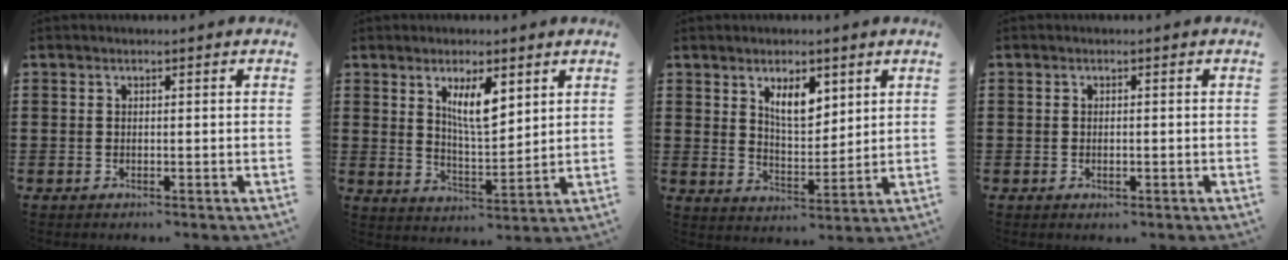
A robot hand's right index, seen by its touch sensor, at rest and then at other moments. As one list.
[{"total": 6.6, "force": [3.2, 2.0, 5.4], "torque": [-0.106, -0.002, 0.054]}, {"total": 5.9, "force": [3.3, 2.6, 4.1], "torque": [-0.068, -0.003, 0.054]}, {"total": 1.0, "force": [-0.2, 0.2, 0.9], "torque": [-0.017, -0.003, -0.003]}]